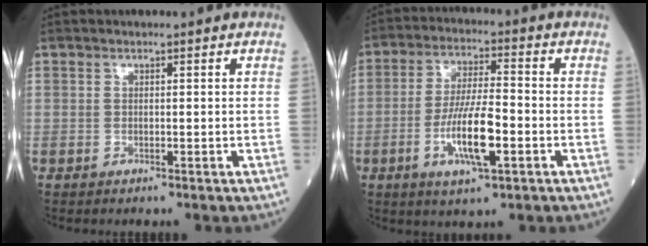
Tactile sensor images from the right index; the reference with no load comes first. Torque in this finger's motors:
{"motor_torque": [1.43, -0.48, 0.83, 0.21]}